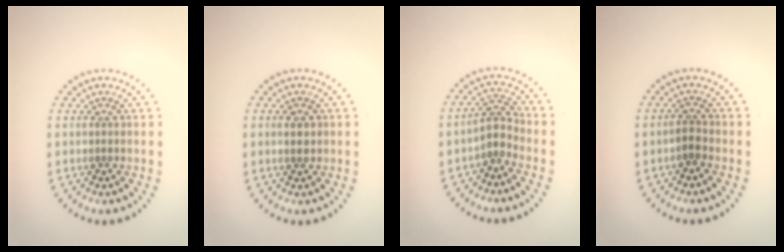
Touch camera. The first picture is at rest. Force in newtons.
{"total": 1.2, "press": 1.2, "slide": 0.2}
{"total": 2.1, "press": 1.6, "slide": 1.4}
{"total": 1.2, "press": 0.9, "slide": 0.8}